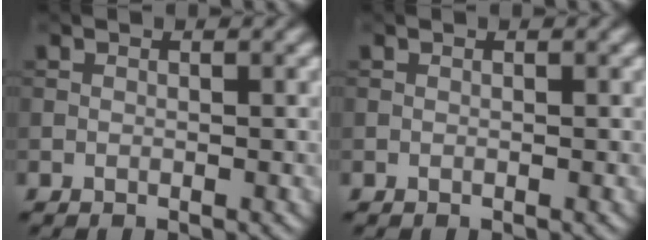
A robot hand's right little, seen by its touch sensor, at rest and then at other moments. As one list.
[{"total": 0.0}]